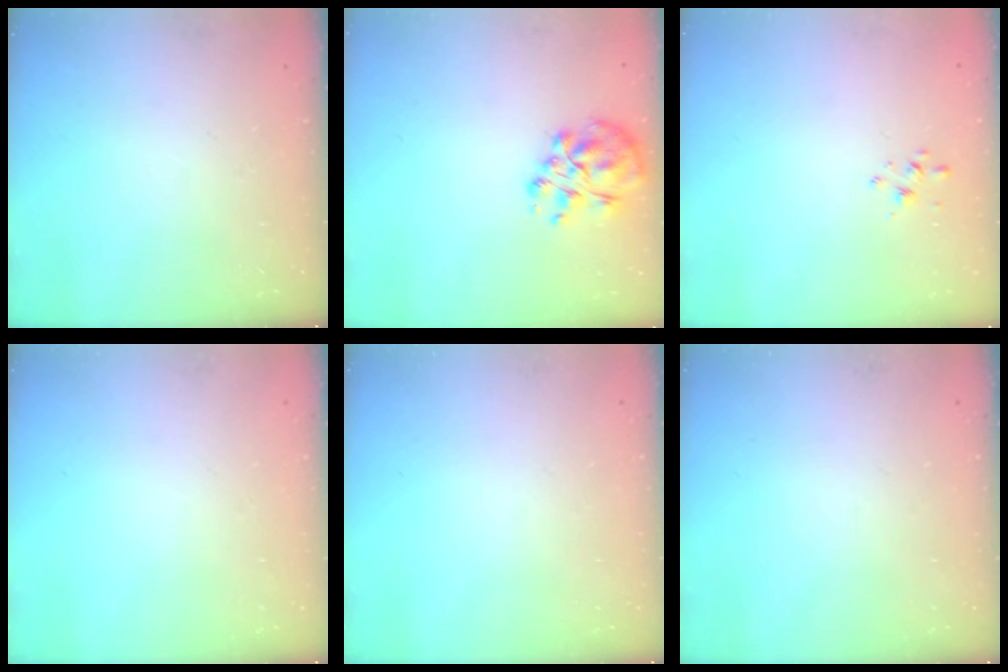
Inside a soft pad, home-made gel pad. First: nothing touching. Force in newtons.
{"total": 9.7, "press": 9.5, "slide": 2.0}
{"total": 1.7, "press": 1.7, "slide": 0.3}
{"total": 0.0}
{"total": 0.0}
{"total": 0.0}